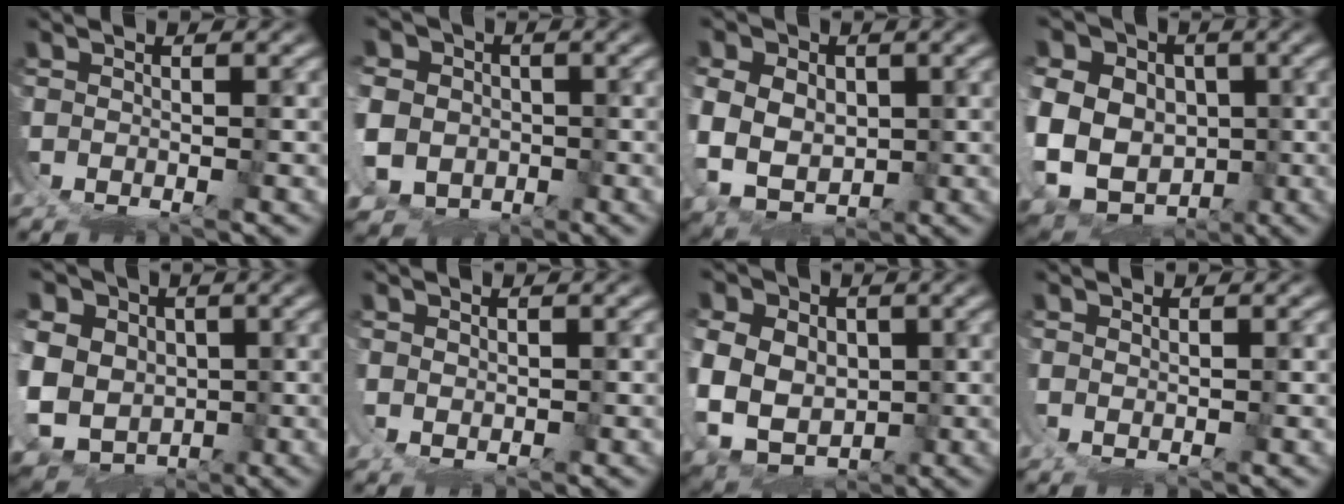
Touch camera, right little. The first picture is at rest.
{"total": 9.6, "force": [-0.2, 8.4, 4.6], "torque": [-0.103, -0.035, 0.003]}
{"total": 9.7, "force": [-1.0, 8.0, 5.4], "torque": [-0.137, -0.050, 0.000]}
{"total": 15.3, "force": [-2.9, 12.8, 7.9], "torque": [-0.185, -0.064, -0.037]}
{"total": 11.8, "force": [-1.2, 10.0, 6.1], "torque": [-0.157, -0.063, -0.003]}
{"total": 1.4, "force": [1.1, 0.1, 0.8], "torque": [-0.024, -0.008, 0.031]}
{"total": 11.2, "force": [-1.6, 9.3, 5.9], "torque": [-0.156, -0.063, -0.007]}
{"total": 1.1, "force": [0.8, -0.3, 0.6], "torque": [-0.016, -0.006, 0.022]}